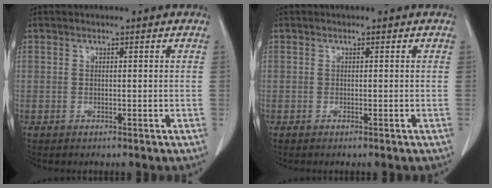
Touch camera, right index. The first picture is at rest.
{"total": 0.0}